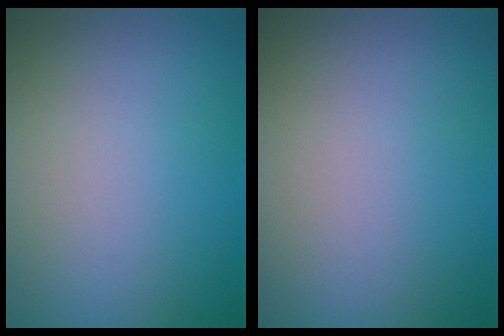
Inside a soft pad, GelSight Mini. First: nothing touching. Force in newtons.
{"total": 0.0}